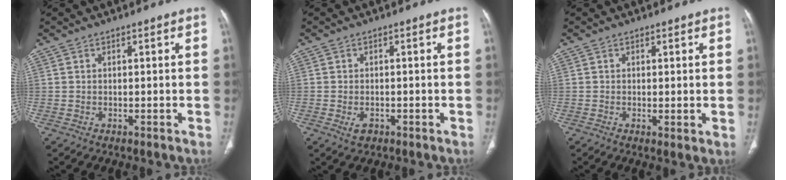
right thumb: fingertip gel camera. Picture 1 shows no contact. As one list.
[{"total": 2.3, "force": [-1.0, 1.4, 1.4], "torque": [-0.024, 0.003, -0.010]}, {"total": 1.7, "force": [-0.1, 0.4, 1.7], "torque": [-0.034, -0.009, -0.002]}]